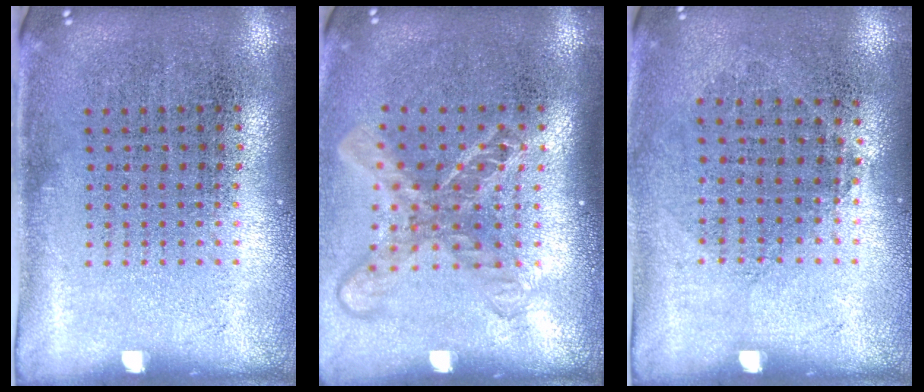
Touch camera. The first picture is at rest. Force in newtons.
{"total": 1.7, "press": 1.3, "slide": 1.1}
{"total": 0.9, "press": 0.8, "slide": 0.4}